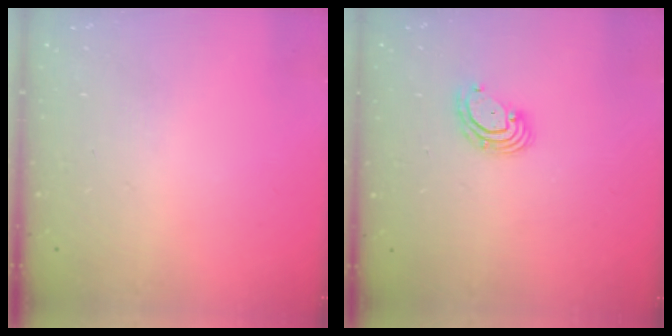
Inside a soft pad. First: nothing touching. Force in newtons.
{"total": 5.1, "press": 5.0, "slide": 0.6}